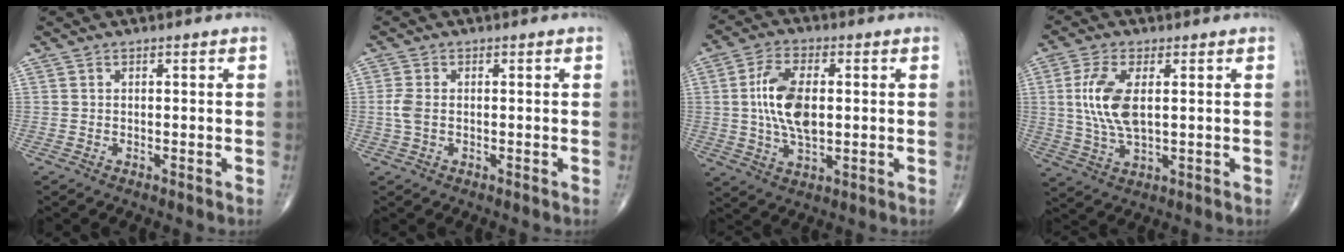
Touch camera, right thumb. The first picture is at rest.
{"total": 2.7, "force": [-0.2, 1.6, 2.2], "torque": [-0.062, 0.003, -0.007]}
{"total": 11.5, "force": [0.9, 5.9, 9.8], "torque": [-0.188, 0.001, 0.019]}
{"total": 9.8, "force": [1.5, 4.4, 8.6], "torque": [-0.192, -0.005, 0.034]}